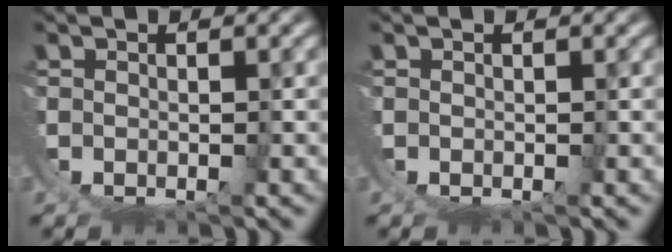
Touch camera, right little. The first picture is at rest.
{"total": 0.0}